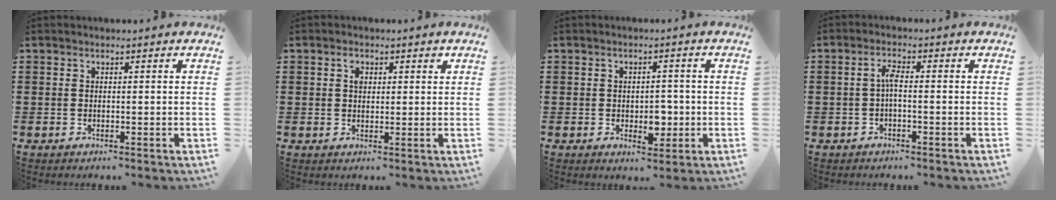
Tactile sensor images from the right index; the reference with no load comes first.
{"total": 2.0, "force": [0.8, 1.4, 1.2], "torque": [-0.019, 0.006, 0.012]}
{"total": 3.9, "force": [-0.8, 2.4, 3.0], "torque": [-0.049, 0.000, -0.017]}
{"total": 2.4, "force": [-0.5, 0.5, 2.3], "torque": [-0.044, 0.005, -0.011]}